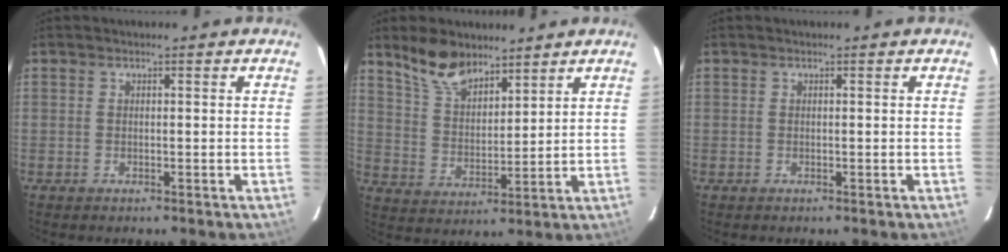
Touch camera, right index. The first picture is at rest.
{"total": 9.6, "force": [7.6, 4.1, 4.3], "torque": [-0.082, 0.013, 0.150]}
{"total": 0.0}